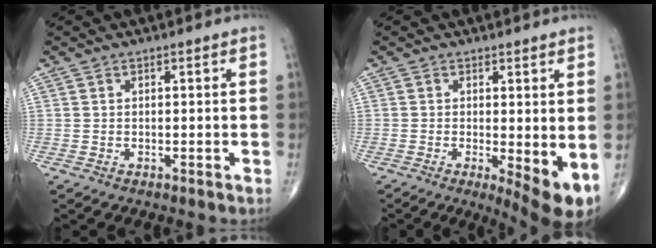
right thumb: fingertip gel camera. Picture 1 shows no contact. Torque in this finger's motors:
{"motor_torque": [-0.16, 0.80, 0.31, -0.02, 0.06]}